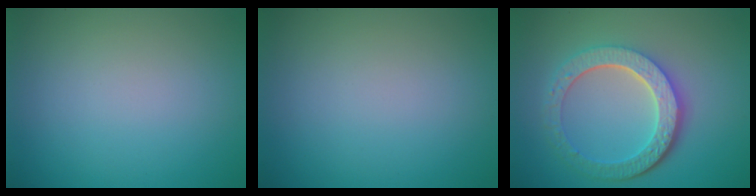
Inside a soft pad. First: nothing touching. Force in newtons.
{"total": 0.0}
{"total": 6.2, "press": 4.6, "slide": 4.1}